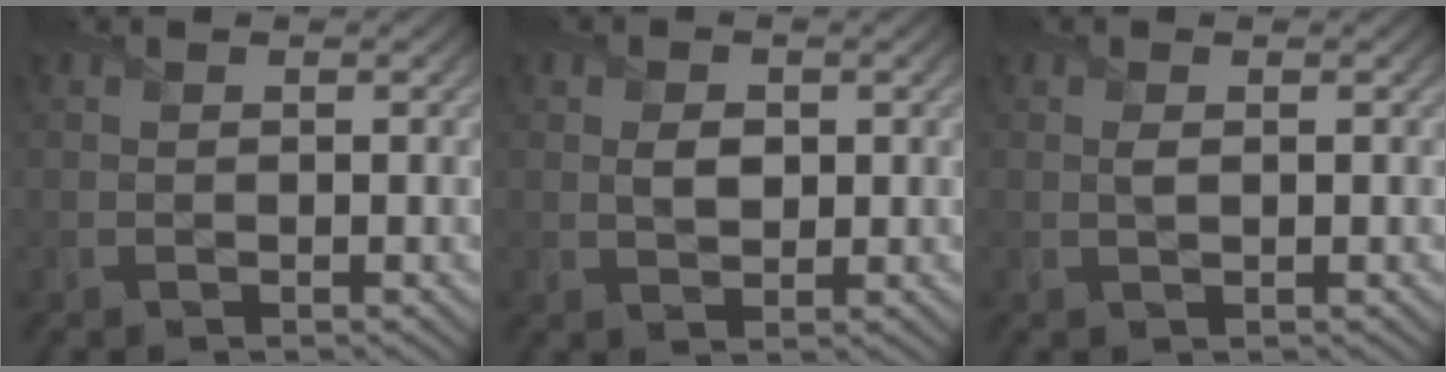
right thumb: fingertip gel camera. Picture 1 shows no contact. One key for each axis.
{"total": 2.3, "fx": 0.3, "fy": 1.5, "fz": 1.7, "tx": -0.040, "ty": -0.001, "tz": 0.003}
{"total": 0.9, "fx": 0.1, "fy": 0.1, "fz": 0.9, "tx": -0.023, "ty": 0.002, "tz": 0.000}